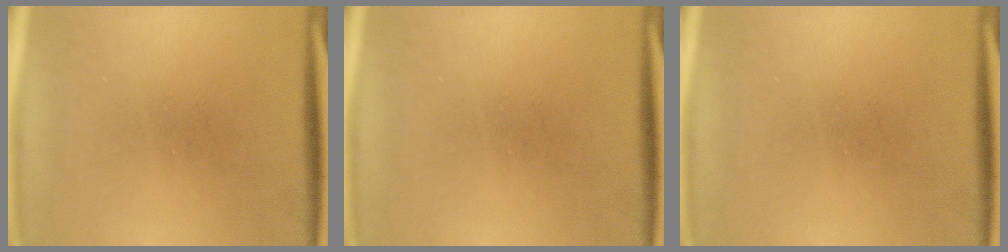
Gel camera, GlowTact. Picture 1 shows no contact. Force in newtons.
{"total": 0.0}
{"total": 0.0}